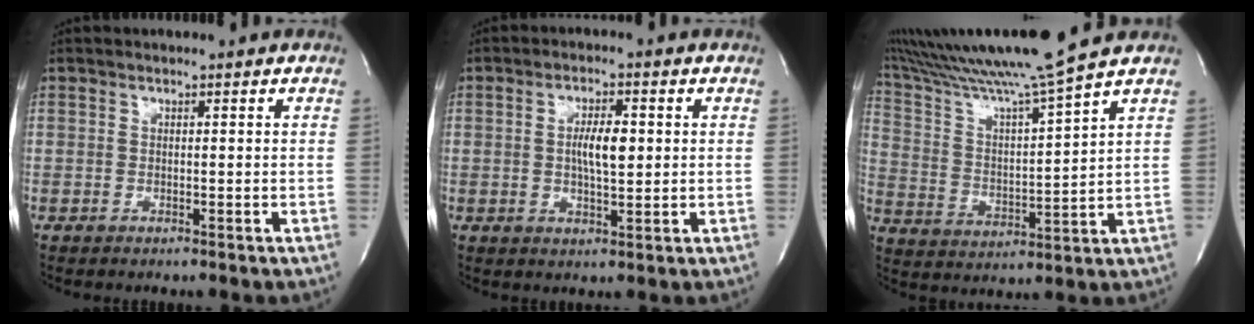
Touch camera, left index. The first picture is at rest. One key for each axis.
{"total": 5.2, "fx": 0.4, "fy": 1.4, "fz": 4.9, "tx": -0.090, "ty": 0.003, "tz": 0.009}
{"total": 16.2, "fx": 13.9, "fy": -2.8, "fz": 7.8, "tx": -0.146, "ty": -0.020, "tz": 0.236}